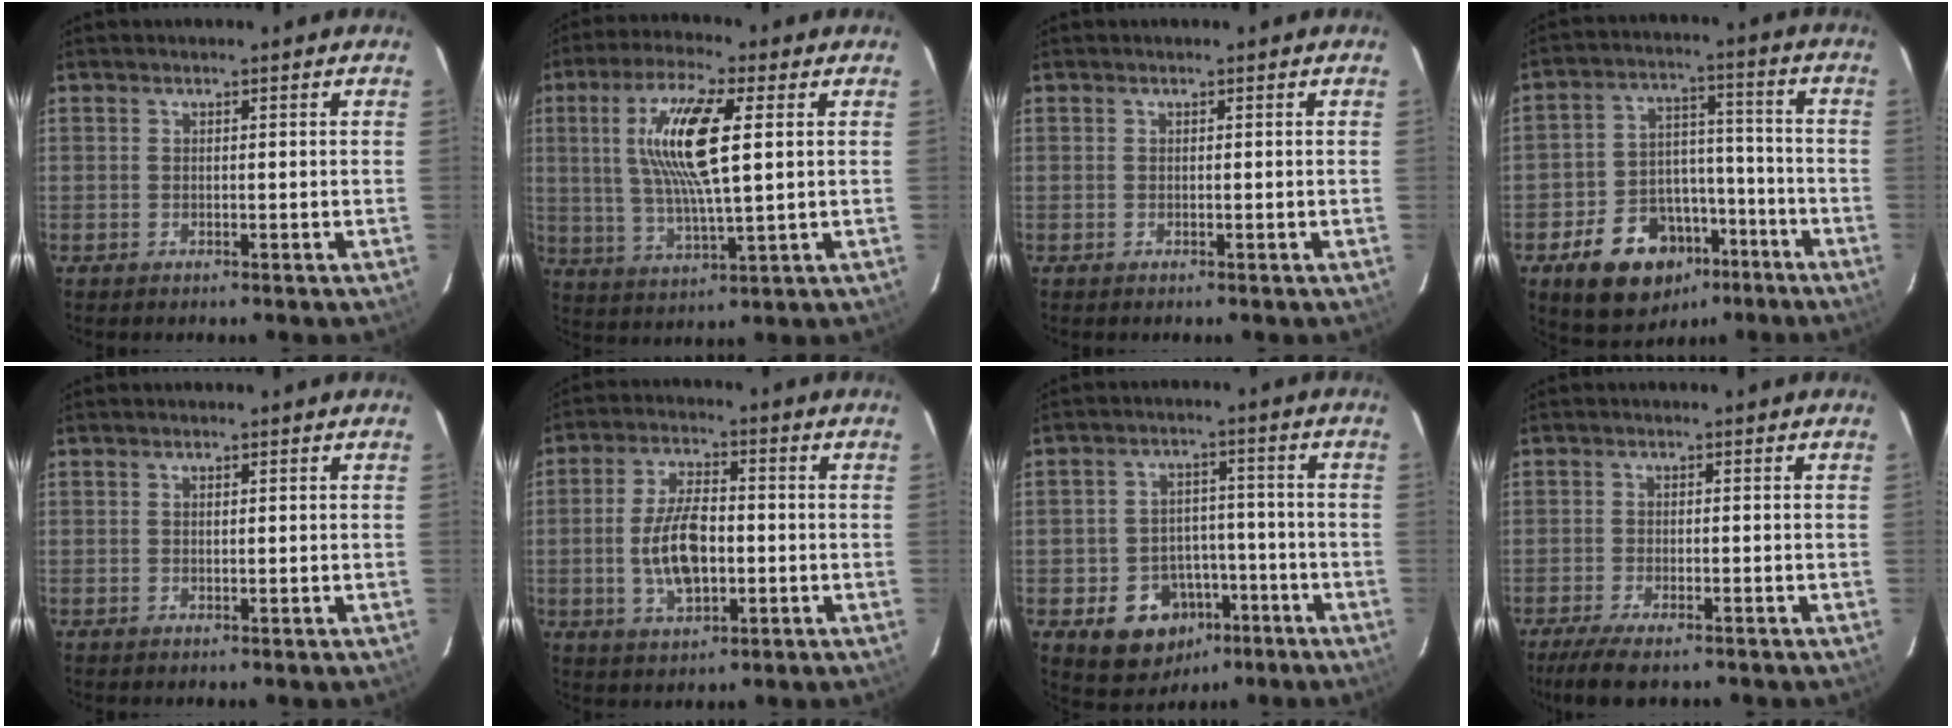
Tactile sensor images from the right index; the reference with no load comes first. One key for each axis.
{"total": 14.3, "fx": 3.2, "fy": 3.2, "fz": 13.5, "tx": -0.263, "ty": 0.005, "tz": 0.062}
{"total": 0.0}
{"total": 15.8, "fx": -8.9, "fy": 11.0, "fz": 7.1, "tx": -0.145, "ty": 0.036, "tz": -0.117}
{"total": 0.6, "fx": 0.2, "fy": 0.3, "fz": 0.4, "tx": -0.007, "ty": 0.003, "tz": 0.004}
{"total": 10.5, "fx": -1.5, "fy": 5.3, "fz": 9.0, "tx": -0.175, "ty": 0.002, "tz": -0.022}
{"total": 11.4, "fx": -5.4, "fy": 9.2, "fz": 4.2, "tx": -0.089, "ty": 0.032, "tz": -0.052}
{"total": 6.9, "fx": -5.2, "fy": 1.9, "fz": 4.1, "tx": -0.099, "ty": -0.024, "tz": -0.093}